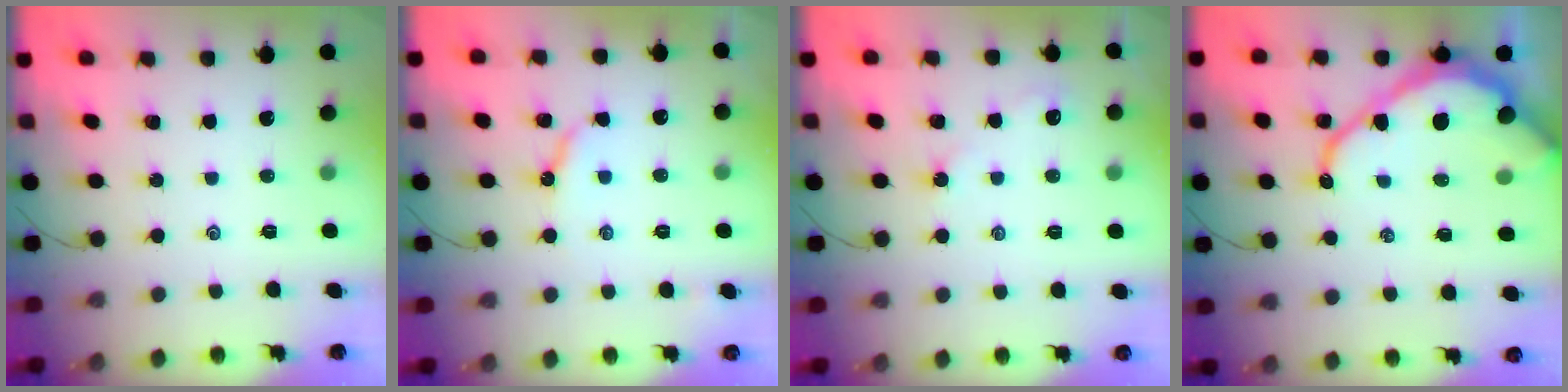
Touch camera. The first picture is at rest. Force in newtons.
{"total": 4.5, "press": 4.5, "slide": 0.3}
{"total": 3.1, "press": 3.1, "slide": 0.6}
{"total": 13.5, "press": 13.4, "slide": 1.7}